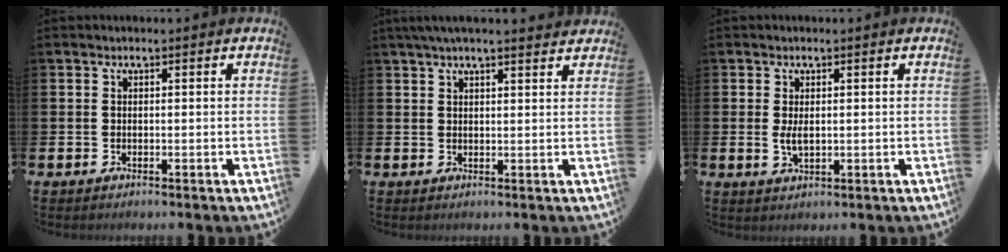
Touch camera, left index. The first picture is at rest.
{"total": 3.3, "force": [3.0, 0.2, 1.4], "torque": [-0.033, -0.004, 0.054]}
{"total": 2.4, "force": [0.2, 1.1, 2.2], "torque": [-0.027, -0.004, 0.000]}